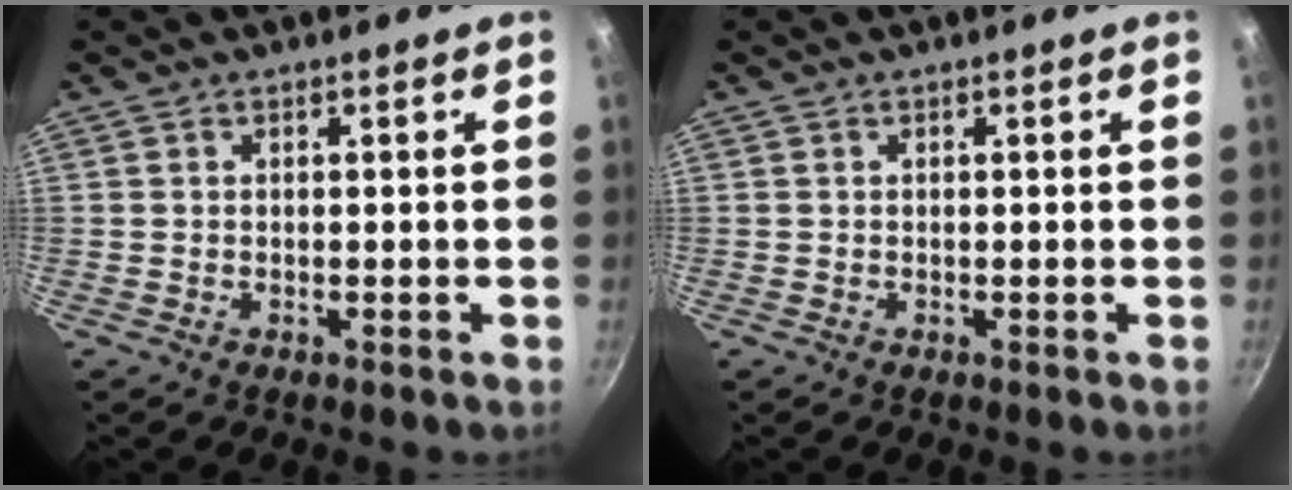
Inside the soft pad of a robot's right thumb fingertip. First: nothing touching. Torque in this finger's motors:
{"motor_torque": [0.17, 0.17, -0.15, 0.07, 0.00]}